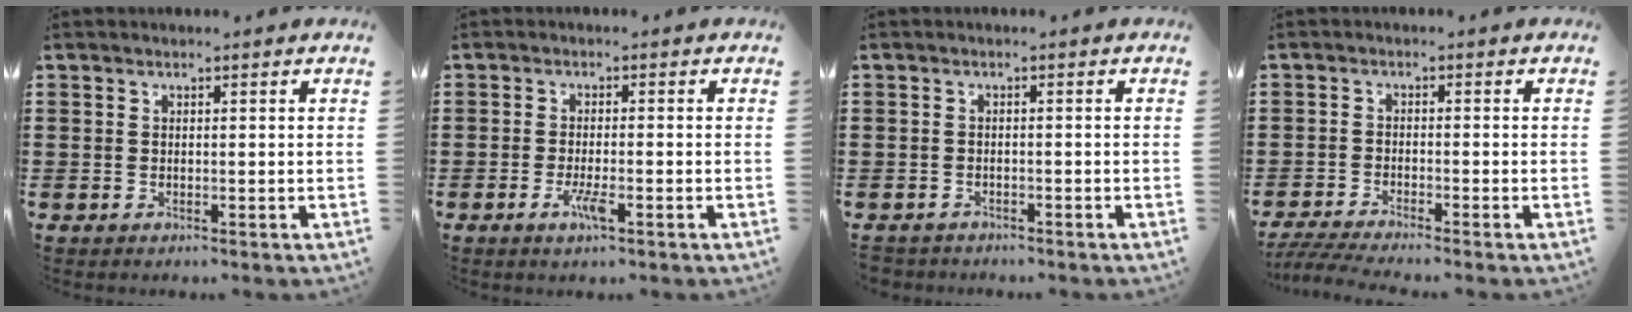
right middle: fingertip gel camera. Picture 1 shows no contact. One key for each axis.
{"total": 3.2, "fx": -1.4, "fy": 0.6, "fz": 2.8, "tx": -0.059, "ty": -0.005, "tz": -0.029}
{"total": 1.1, "fx": -1.1, "fy": 0.3, "fz": 0.0, "tx": -0.005, "ty": 0.001, "tz": -0.024}
{"total": 3.0, "fx": -2.7, "fy": -0.2, "fz": 1.3, "tx": -0.035, "ty": -0.009, "tz": -0.059}